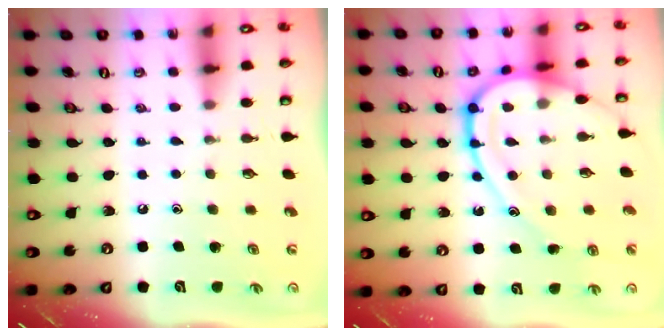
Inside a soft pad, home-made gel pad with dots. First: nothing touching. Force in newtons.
{"total": 15.9, "press": 15.9, "slide": 0.9}